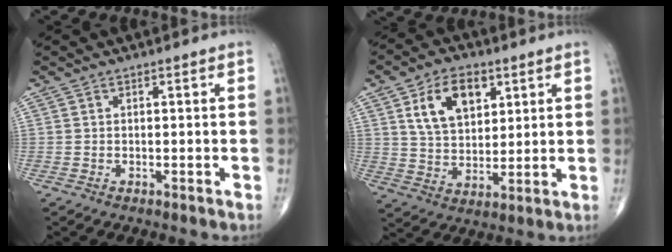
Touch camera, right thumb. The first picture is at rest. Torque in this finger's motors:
{"motor_torque": [-0.87, 1.83, 0.95, 0.64, 0.25]}